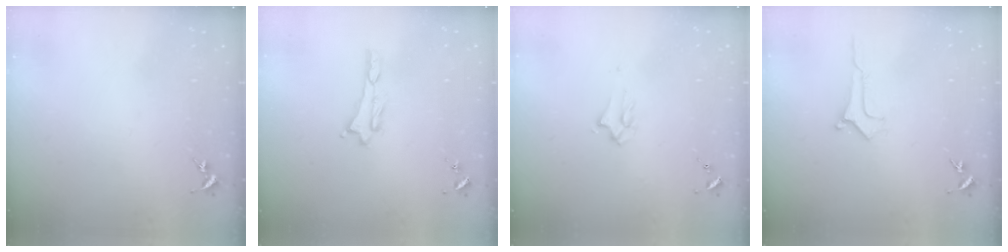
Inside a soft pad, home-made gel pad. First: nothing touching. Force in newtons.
{"total": 0.0}
{"total": 1.7, "press": 1.6, "slide": 0.3}
{"total": 0.5, "press": 0.5, "slide": 0.1}